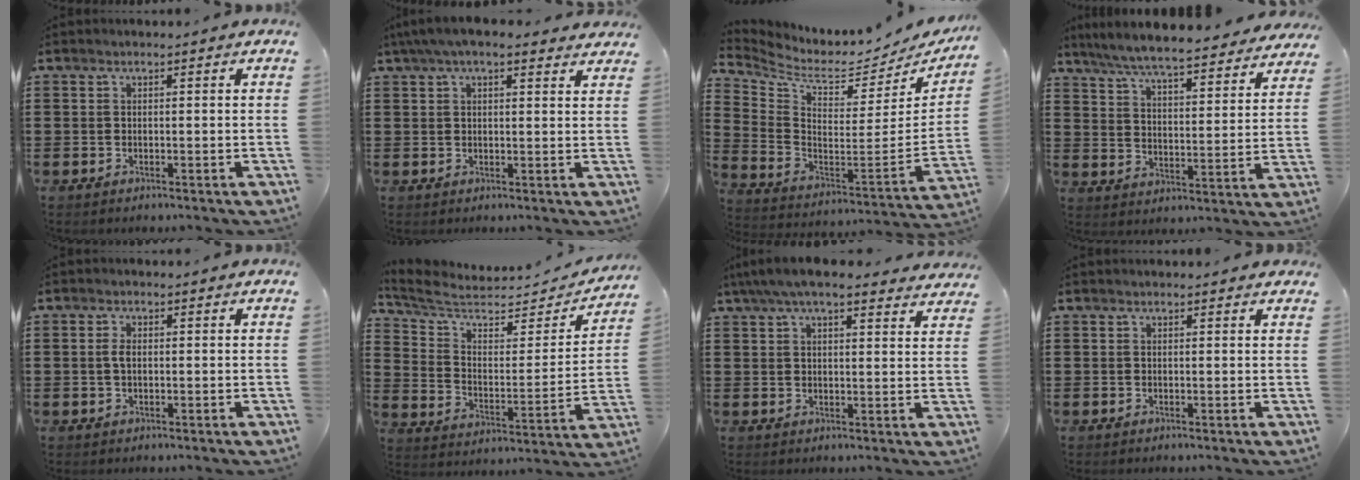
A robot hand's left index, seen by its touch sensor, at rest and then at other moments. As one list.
[{"total": 5.0, "force": [3.8, 1.3, 3.0], "torque": [-0.068, 0.002, 0.069]}, {"total": 5.1, "force": [4.0, 2.2, 2.3], "torque": [-0.065, -0.052, 0.063]}, {"total": 6.6, "force": [6.2, -0.1, 2.3], "torque": [-0.073, -0.045, 0.105]}, {"total": 1.8, "force": [0.1, 0.8, 1.6], "torque": [-0.040, 0.000, -0.002]}, {"total": 6.3, "force": [5.0, 2.5, 3.0], "torque": [-0.085, -0.038, 0.084]}, {"total": 6.3, "force": [5.4, 1.2, 3.2], "torque": [-0.077, -0.006, 0.099]}, {"total": 0.7, "force": [0.6, 0.2, 0.3], "torque": [-0.007, 0.001, 0.012]}]